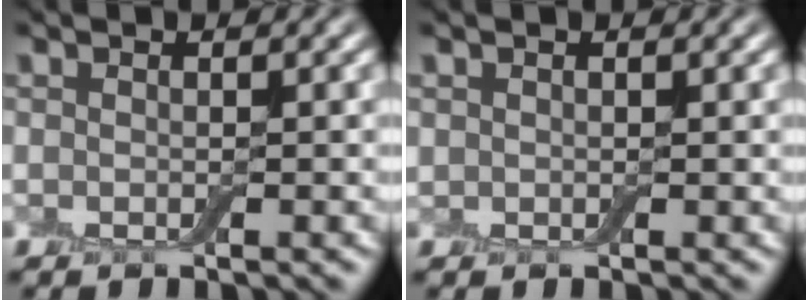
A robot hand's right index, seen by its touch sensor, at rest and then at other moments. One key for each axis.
{"total": 0.6, "fx": 0.3, "fy": 0.5, "fz": 0.0, "tx": 0.003, "ty": 0.001, "tz": 0.006}